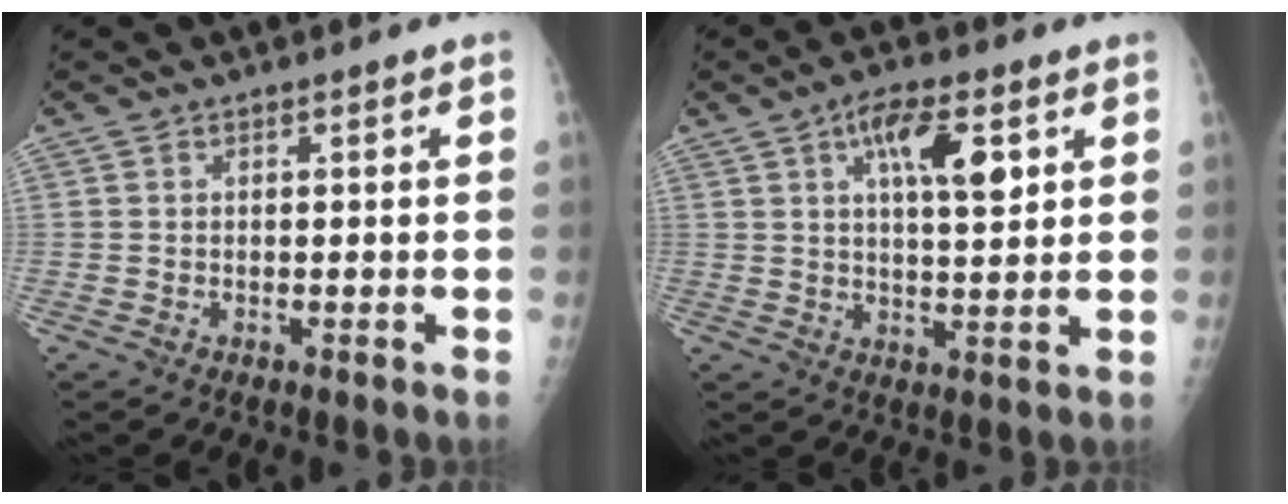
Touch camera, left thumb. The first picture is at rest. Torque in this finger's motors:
{"motor_torque": [0.91, 0.78, 0.72, 0.06, 0.18]}